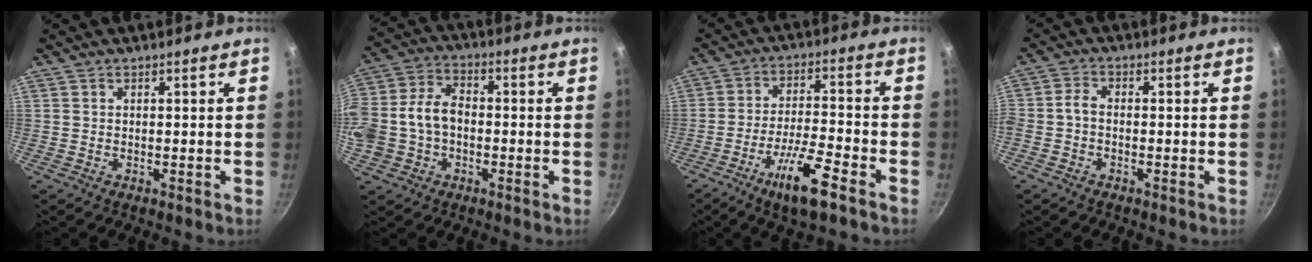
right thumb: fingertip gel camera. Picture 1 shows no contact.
{"total": 13.6, "force": [-2.0, 9.9, 9.1], "torque": [-0.180, 0.040, -0.043]}
{"total": 10.8, "force": [-6.3, 2.1, 8.5], "torque": [-0.157, 0.032, -0.113]}
{"total": 2.9, "force": [-1.3, 1.7, 1.9], "torque": [-0.046, 0.017, -0.035]}